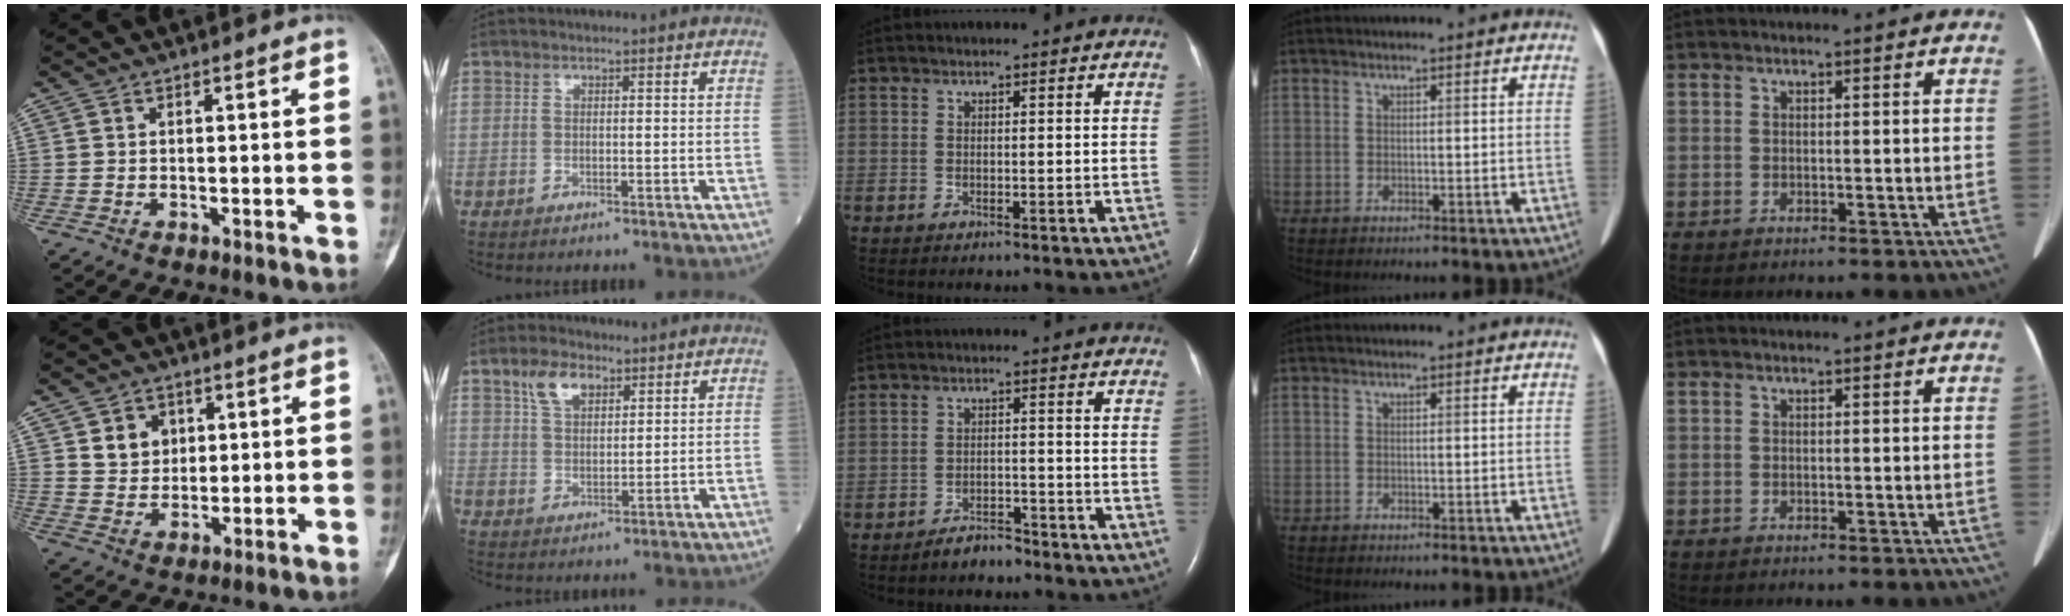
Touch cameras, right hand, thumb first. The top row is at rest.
{"thumb": {"total": 5.9, "force": [2.1, 4.9, 2.4], "torque": [-0.012, -0.009, 0.039]}, "index": {"total": 5.4, "force": [3.1, 2.7, 3.5], "torque": [-0.074, 0.010, 0.063]}, "middle": {"total": 3.3, "force": [-3.0, 1.1, 1.0], "torque": [-0.024, 0.000, -0.050]}}